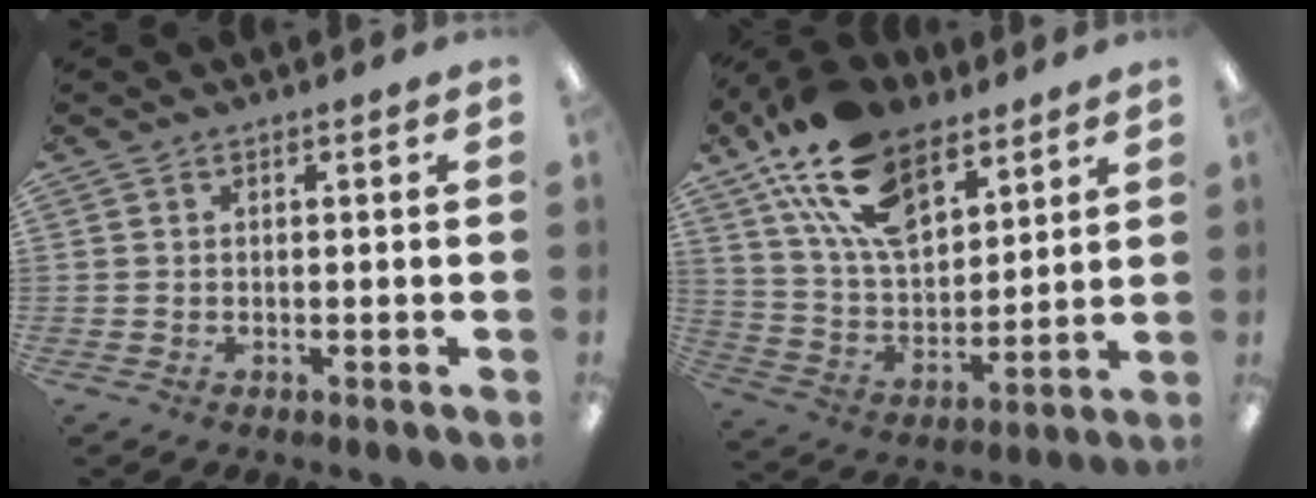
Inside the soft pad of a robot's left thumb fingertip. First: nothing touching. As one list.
[{"total": 19.9, "force": [12.7, 10.2, 11.6], "torque": [-0.235, -0.051, 0.233]}]